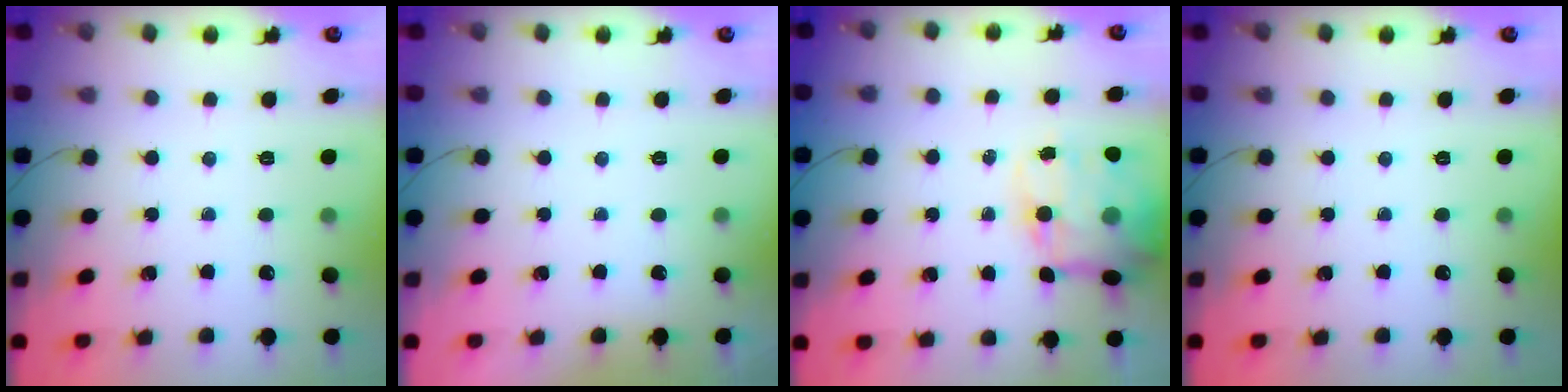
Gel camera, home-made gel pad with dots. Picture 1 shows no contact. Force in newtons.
{"total": 1.9, "press": 1.9, "slide": 0.3}
{"total": 14.3, "press": 13.9, "slide": 3.5}
{"total": 0.0}